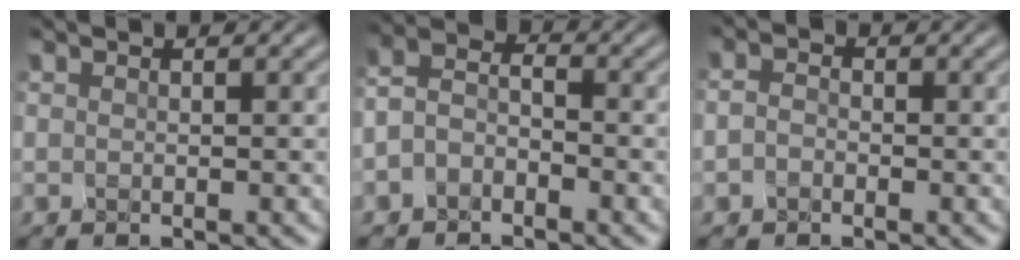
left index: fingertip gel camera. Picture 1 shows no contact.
{"total": 2.1, "force": [-1.9, 0.9, 0.4], "torque": [-0.021, 0.008, -0.039]}
{"total": 0.9, "force": [-0.5, 0.1, -0.6], "torque": [-0.003, 0.002, -0.004]}